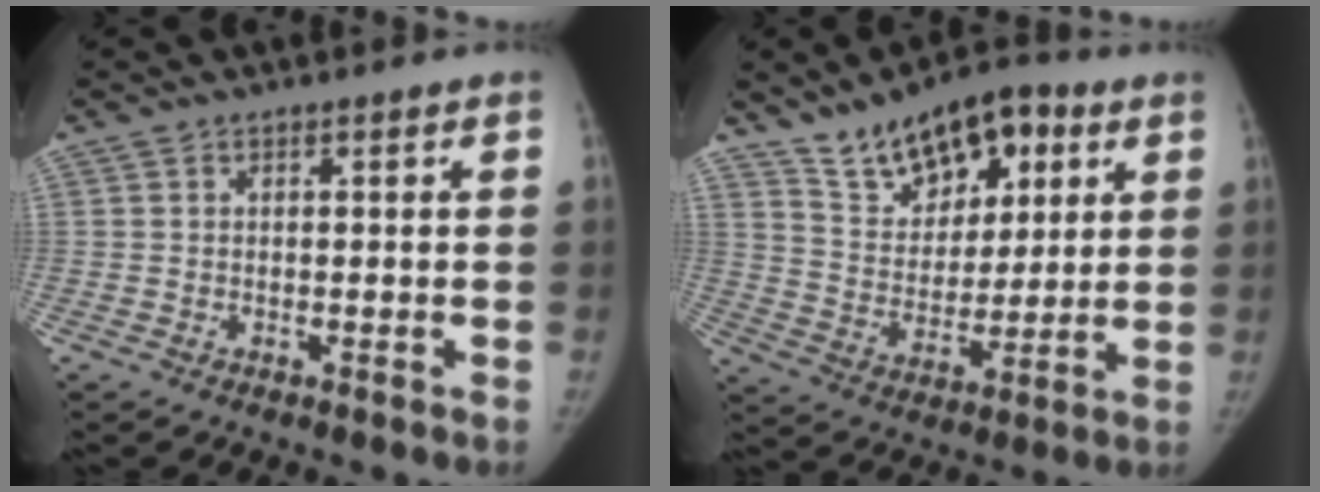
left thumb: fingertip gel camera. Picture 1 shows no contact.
{"total": 16.1, "force": [9.2, 9.1, 9.6], "torque": [-0.104, -0.034, 0.158]}